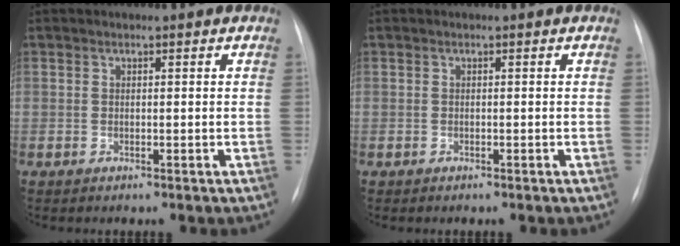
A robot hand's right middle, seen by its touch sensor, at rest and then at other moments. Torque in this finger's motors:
{"motor_torque": [-0.16, -0.16, -0.04, -0.01]}